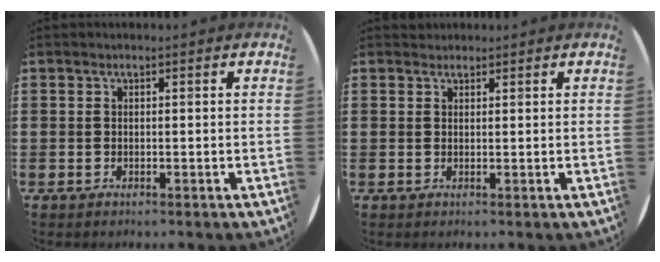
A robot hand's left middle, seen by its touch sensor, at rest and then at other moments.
{"total": 0.9, "force": [0.8, 0.3, -0.2], "torque": [0.003, 0.003, 0.015]}